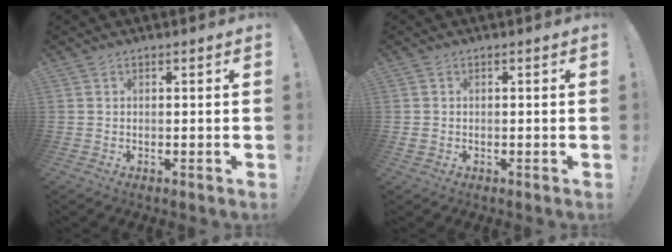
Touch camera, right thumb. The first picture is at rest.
{"total": 1.1, "force": [-0.3, 1.0, 0.3], "torque": [-0.004, 0.002, -0.004]}